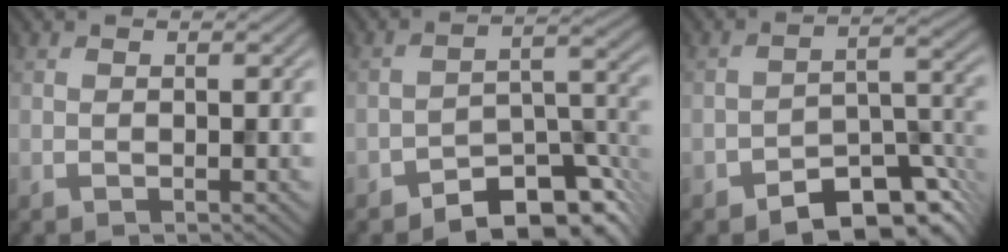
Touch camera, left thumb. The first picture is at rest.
{"total": 8.5, "force": [-6.4, 3.4, 4.5], "torque": [-0.049, 0.004, -0.119]}
{"total": 8.1, "force": [-5.7, 3.6, 4.5], "torque": [-0.054, 0.001, -0.105]}